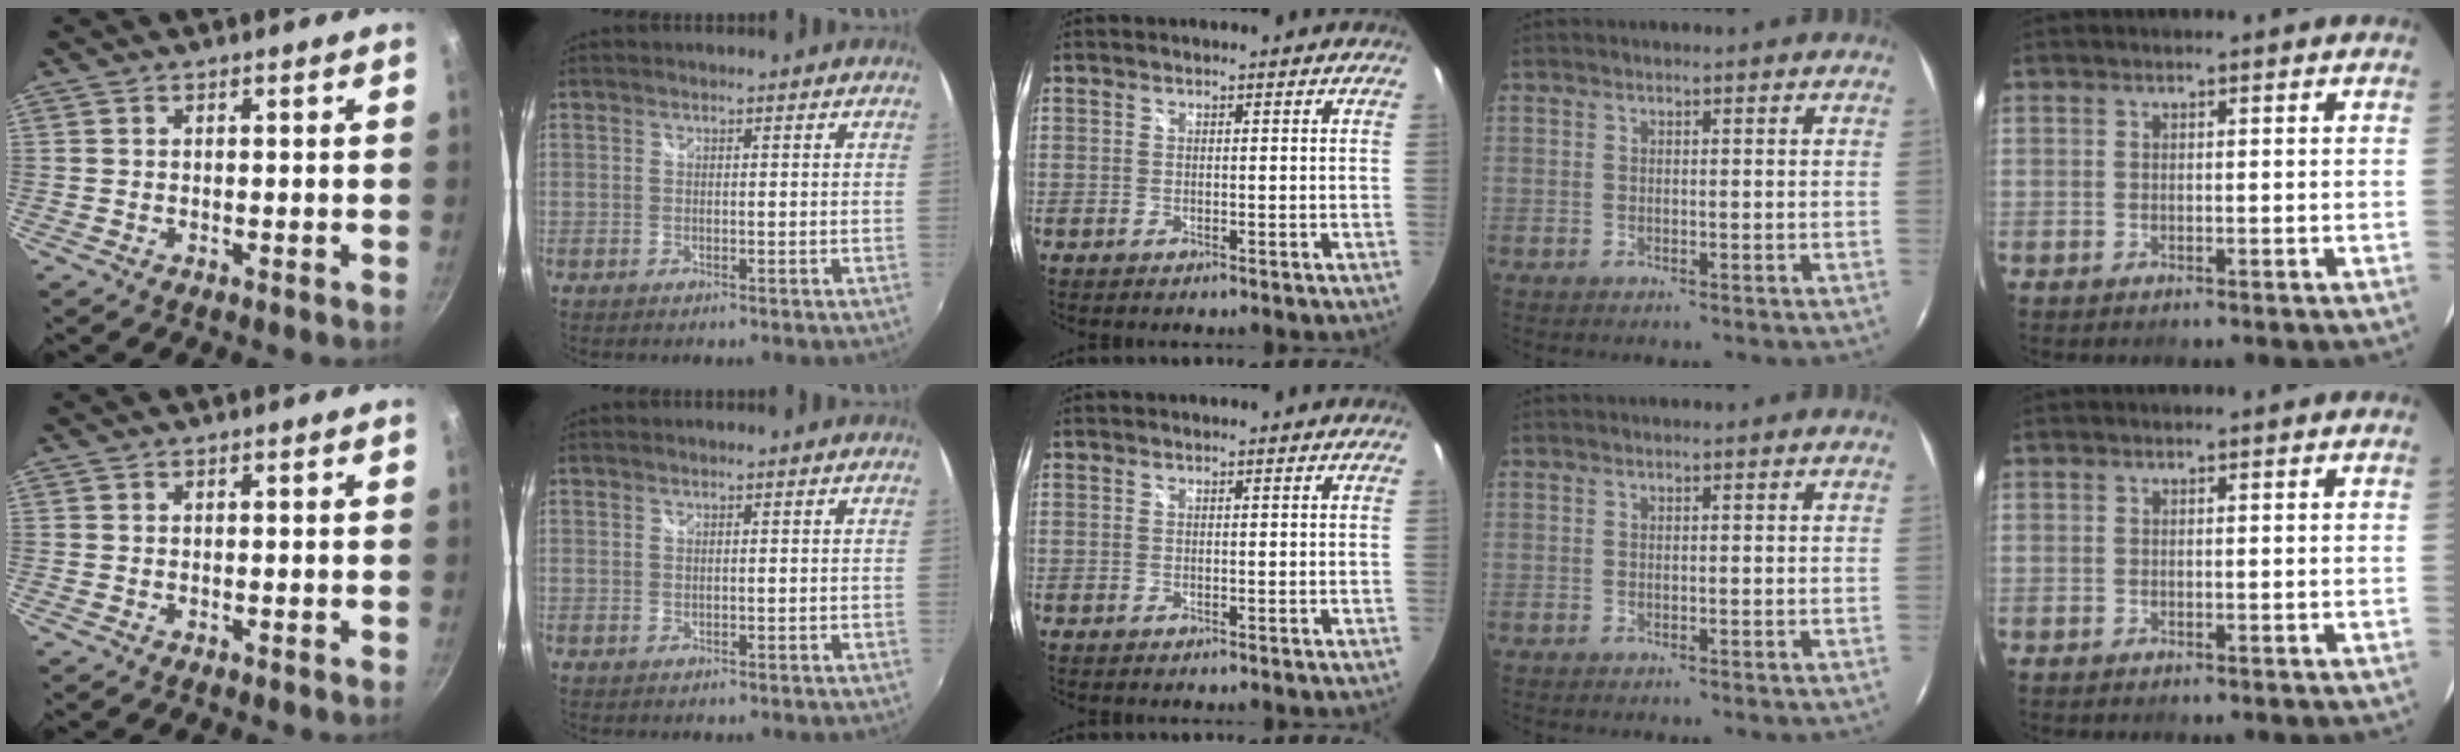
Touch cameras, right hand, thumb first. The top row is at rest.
{}